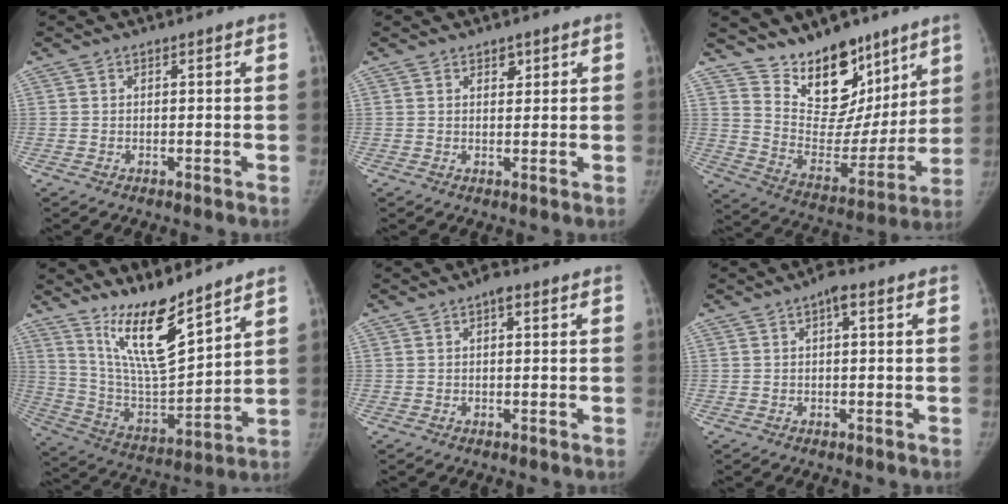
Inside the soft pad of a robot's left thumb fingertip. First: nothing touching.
{"total": 1.8, "force": [1.1, 1.1, 0.8], "torque": [0.002, -0.006, 0.015]}
{"total": 18.4, "force": [13.2, 9.8, 8.1], "torque": [-0.059, -0.089, 0.222]}
{"total": 15.3, "force": [11.2, 3.5, 9.8], "torque": [-0.151, -0.083, 0.221]}
{"total": 1.9, "force": [0.9, 0.9, 1.5], "torque": [-0.019, 0.002, 0.009]}
{"total": 2.5, "force": [0.9, 0.9, 2.1], "torque": [-0.033, 0.004, 0.007]}